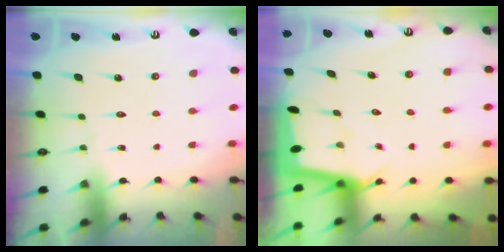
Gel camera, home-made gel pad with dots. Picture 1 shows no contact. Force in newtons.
{"total": 2.3, "press": 2.3, "slide": 0.3}